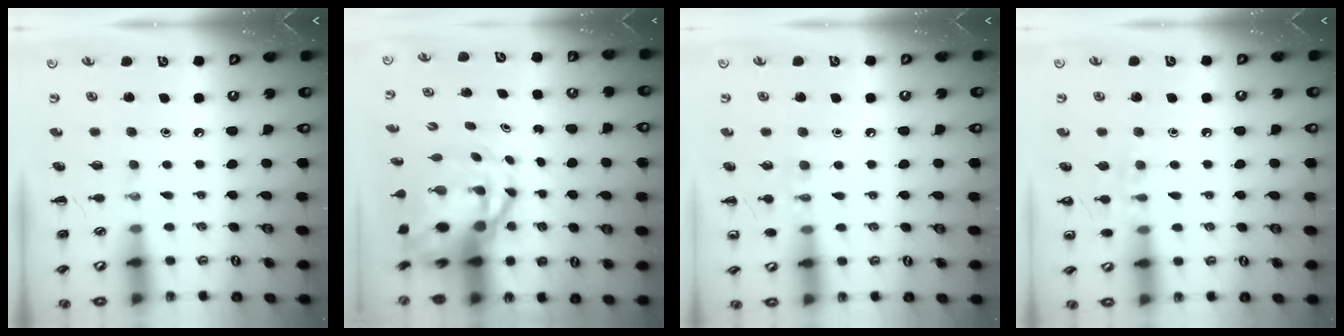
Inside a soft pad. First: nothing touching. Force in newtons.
{"total": 8.3, "press": 8.0, "slide": 2.2}
{"total": 7.1, "press": 6.8, "slide": 1.8}
{"total": 7.5, "press": 7.3, "slide": 1.6}